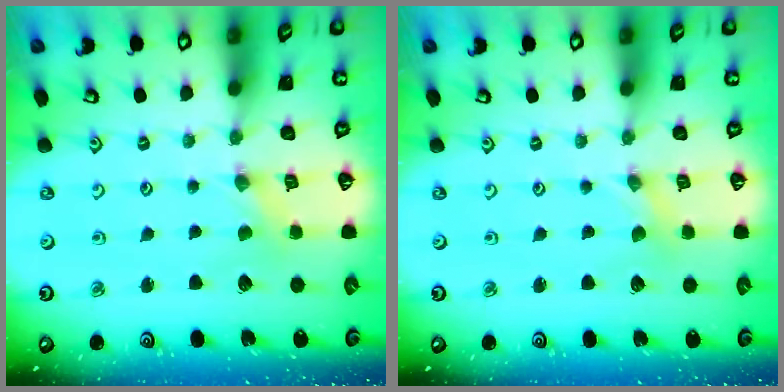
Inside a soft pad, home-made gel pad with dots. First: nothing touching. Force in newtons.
{"total": 0.0}